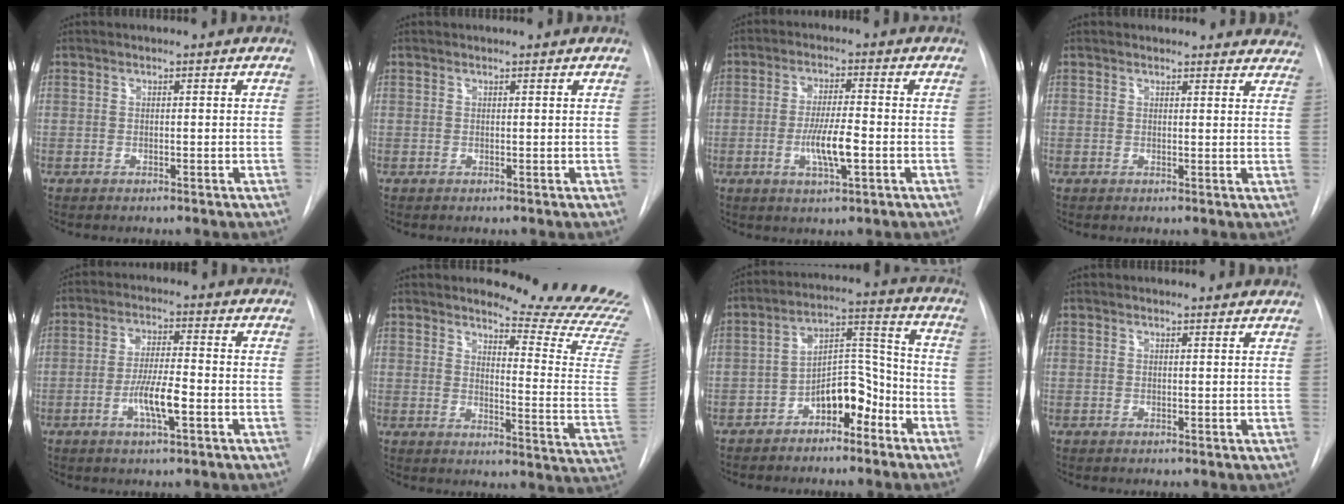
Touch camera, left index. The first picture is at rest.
{"total": 0.7, "force": [0.7, 0.0, 0.1], "torque": [-0.004, 0.006, 0.009]}
{"total": 6.6, "force": [-1.7, 1.0, 6.3], "torque": [-0.119, -0.005, -0.030]}
{"total": 11.6, "force": [11.0, 3.5, 1.3], "torque": [0.025, -0.019, 0.091]}
{"total": 6.4, "force": [-2.2, 0.8, 5.9], "torque": [-0.115, -0.002, -0.042]}
{"total": 18.1, "force": [17.4, -0.7, 4.9], "torque": [-0.069, -0.163, 0.193]}
{"total": 8.9, "force": [-5.3, 4.2, 5.7], "torque": [-0.095, 0.037, -0.086]}
{"total": 3.8, "force": [3.7, 0.6, 0.5], "torque": [-0.010, 0.006, 0.030]}